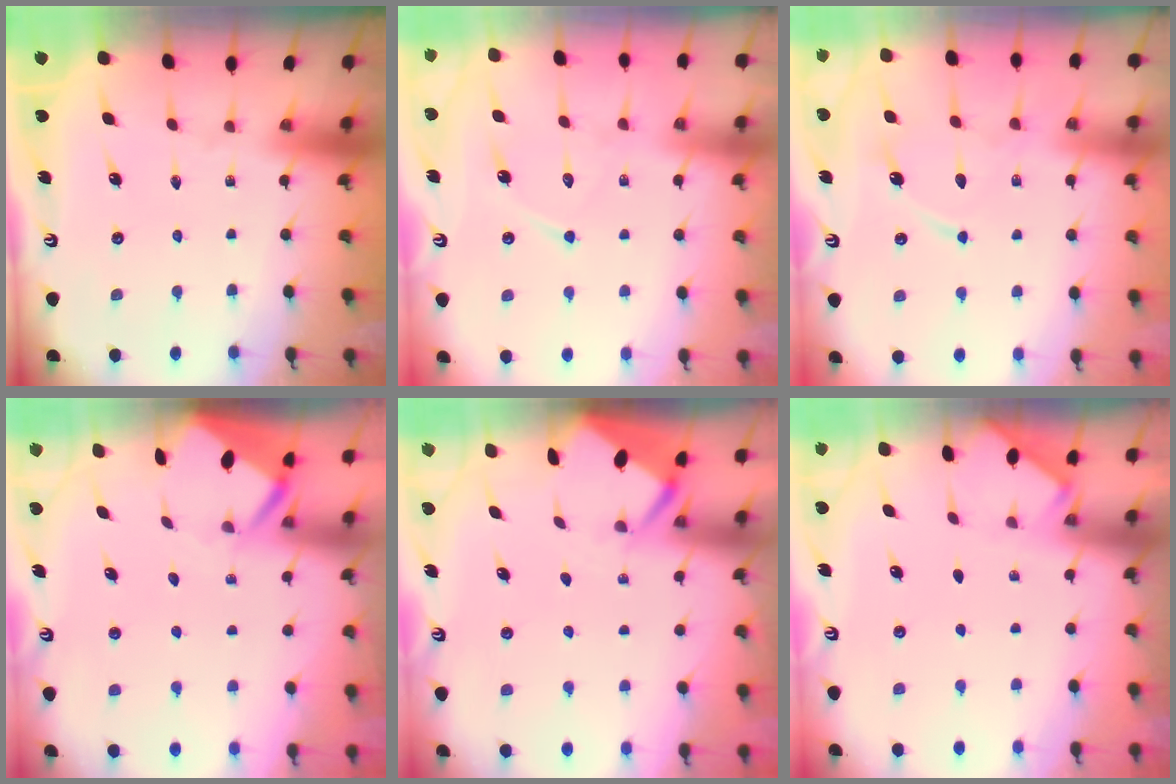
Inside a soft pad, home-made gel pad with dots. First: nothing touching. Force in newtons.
{"total": 9.8, "press": 9.7, "slide": 0.8}
{"total": 10.3, "press": 10.2, "slide": 0.9}
{"total": 3.8, "press": 3.8, "slide": 0.3}
{"total": 2.6, "press": 2.6, "slide": 0.4}
{"total": 2.0, "press": 2.0, "slide": 0.3}